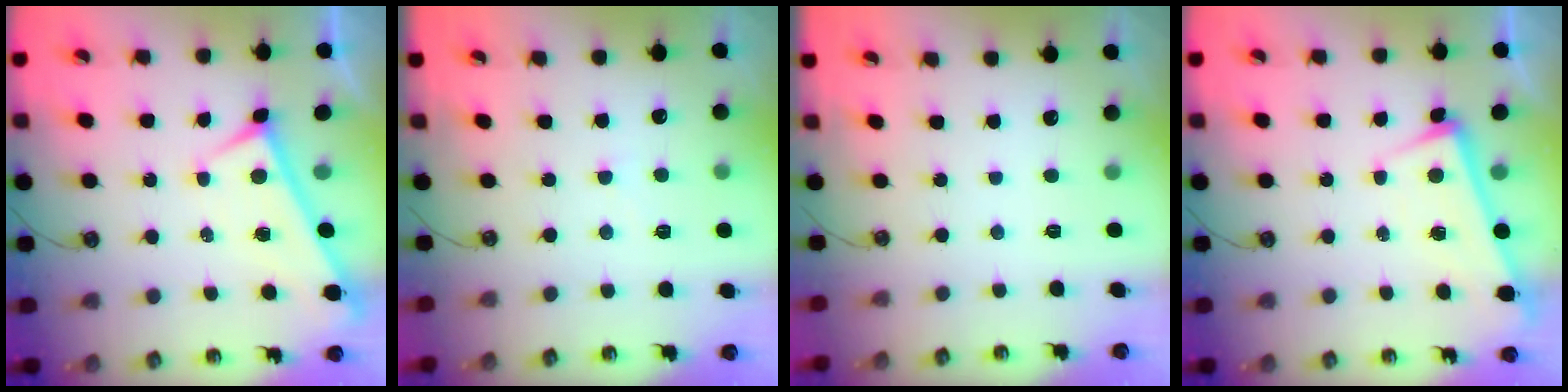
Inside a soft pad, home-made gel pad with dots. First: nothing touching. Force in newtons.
{"total": 4.9, "press": 4.8, "slide": 0.5}
{"total": 0.0}
{"total": 0.8, "press": 0.7, "slide": 0.5}